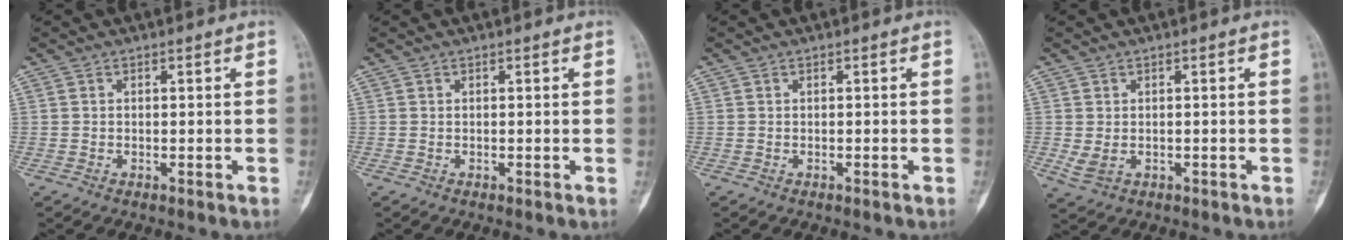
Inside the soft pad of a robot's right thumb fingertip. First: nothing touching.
{"total": 0.0}
{"total": 0.0}
{"total": 2.6, "force": [-0.3, 1.8, 1.8], "torque": [-0.040, -0.002, 0.003]}